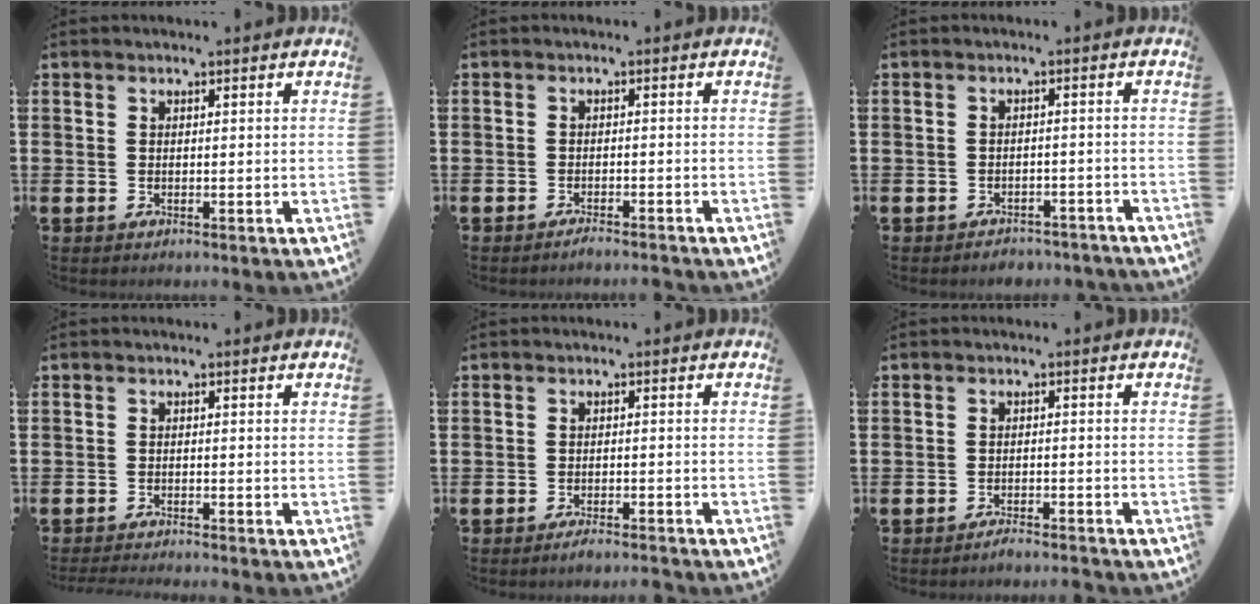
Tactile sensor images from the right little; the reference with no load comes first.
{"total": 1.4, "force": [-1.3, -0.1, 0.5], "torque": [-0.008, -0.002, -0.024]}
{"total": 1.8, "force": [-1.8, 0.2, -0.1], "torque": [-0.004, 0.004, -0.040]}
{"total": 1.2, "force": [-1.1, -0.2, 0.1], "torque": [-0.003, -0.001, -0.023]}
{"total": 1.7, "force": [-1.6, 0.0, 0.8], "torque": [-0.013, 0.001, -0.030]}
{"total": 1.8, "force": [-1.7, -0.1, 0.4], "torque": [-0.008, 0.002, -0.033]}